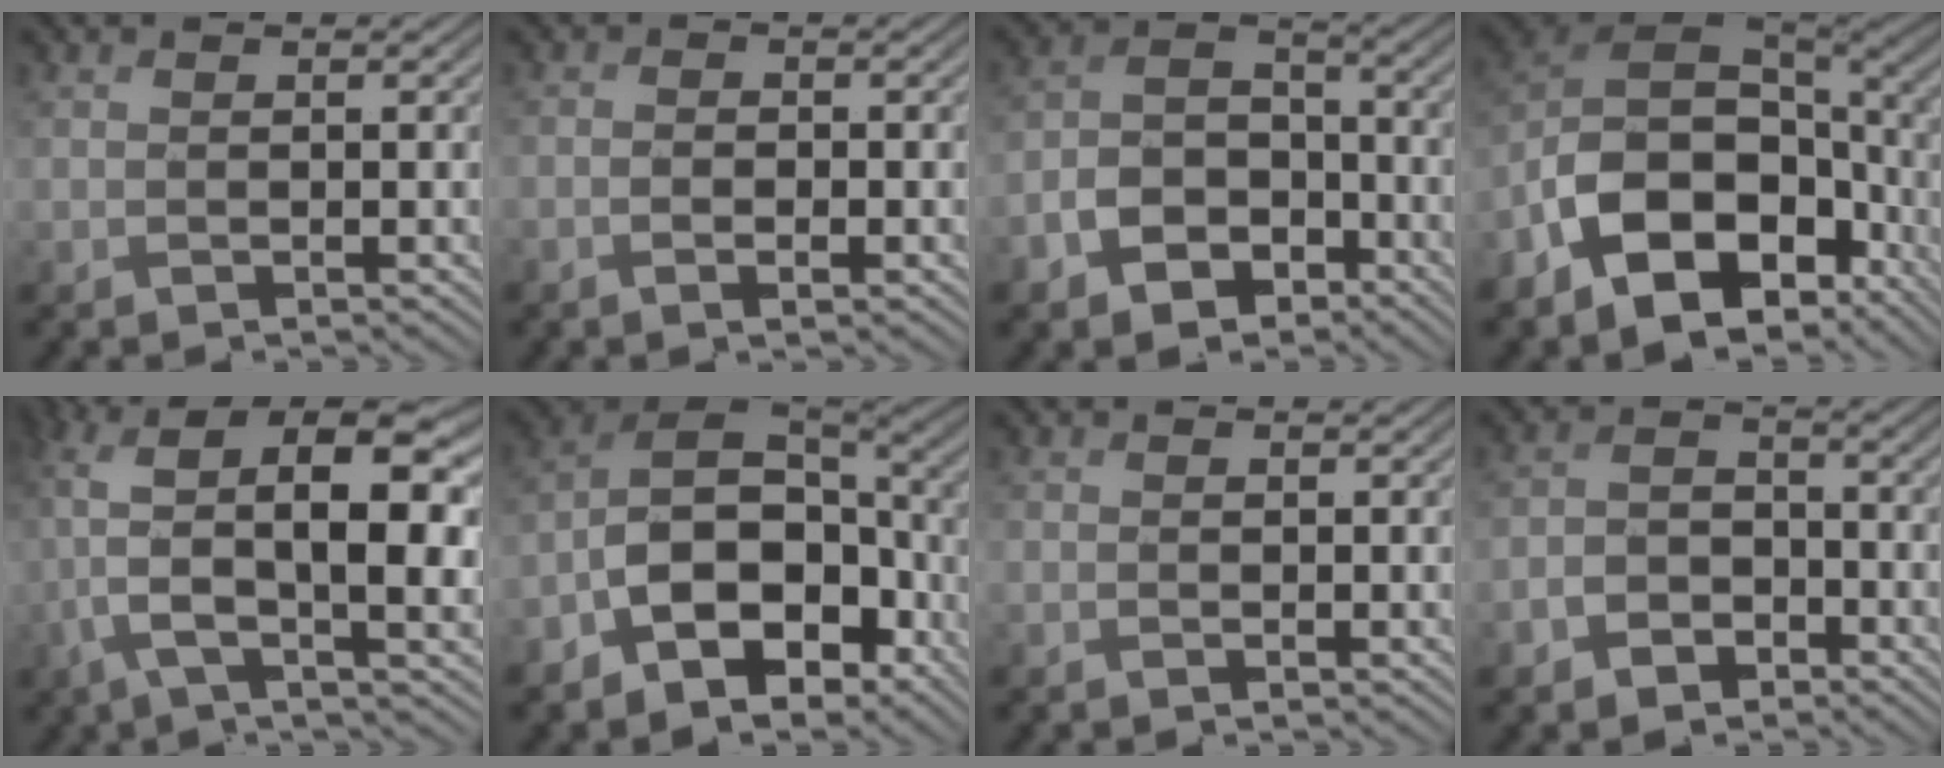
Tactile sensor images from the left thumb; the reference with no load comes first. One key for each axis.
{"total": 1.6, "fx": -1.3, "fy": 0.6, "fz": 0.8, "tx": -0.005, "ty": 0.000, "tz": -0.028}
{"total": 7.6, "fx": -5.1, "fy": 4.8, "fz": 3.1, "tx": -0.060, "ty": -0.003, "tz": -0.109}
{"total": 15.6, "fx": -6.8, "fy": 10.1, "fz": 9.7, "tx": -0.221, "ty": -0.031, "tz": -0.123}
{"total": 12.8, "fx": -0.2, "fy": 4.8, "fz": 11.9, "tx": -0.242, "ty": -0.011, "tz": -0.005}
{"total": 12.4, "fx": -6.0, "fy": 7.5, "fz": 7.9, "tx": -0.145, "ty": -0.014, "tz": -0.127}
{"total": 0.5, "fx": -0.4, "fy": 0.2, "fz": 0.2, "tx": 0.004, "ty": 0.002, "tz": -0.012}
{"total": 4.2, "fx": -3.2, "fy": 2.3, "fz": 1.2, "tx": -0.018, "ty": 0.002, "tz": -0.075}